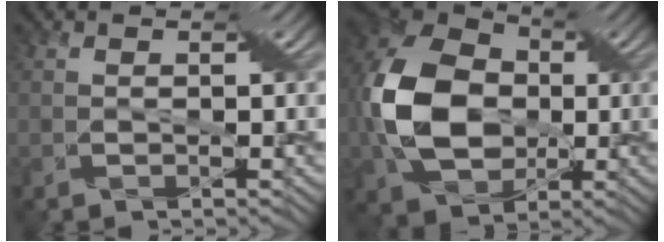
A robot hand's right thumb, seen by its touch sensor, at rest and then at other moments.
{"total": 13.4, "force": [-1.4, 9.6, 9.2], "torque": [-0.238, 0.001, -0.029]}